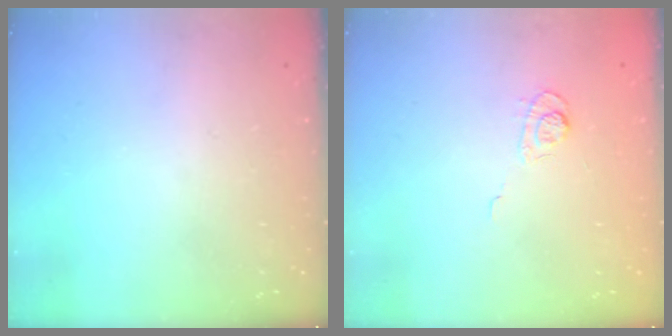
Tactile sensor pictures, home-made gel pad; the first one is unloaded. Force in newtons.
{"total": 3.6, "press": 3.2, "slide": 1.6}